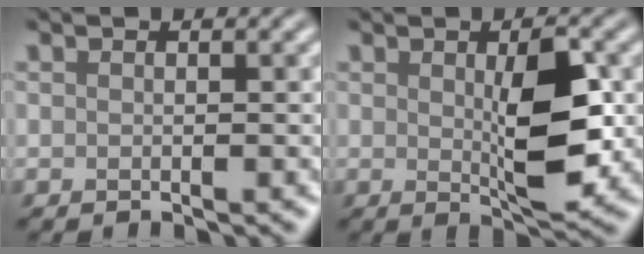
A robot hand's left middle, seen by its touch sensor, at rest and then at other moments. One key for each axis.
{"total": 5.3, "fx": 0.2, "fy": 1.6, "fz": 5.0, "tx": -0.083, "ty": -0.004, "tz": 0.008}